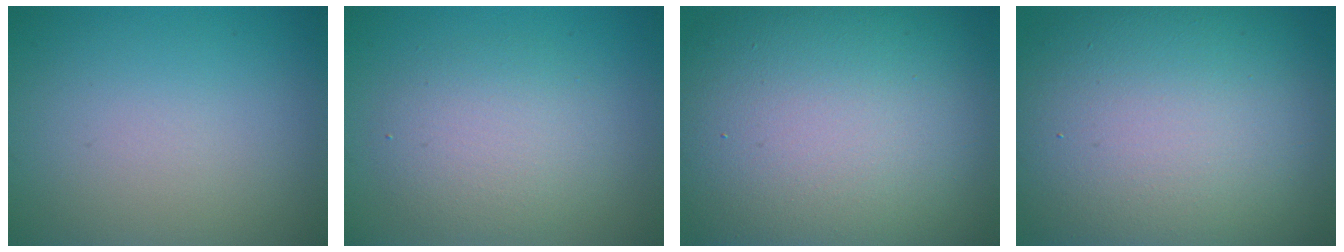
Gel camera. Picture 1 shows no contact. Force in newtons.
{"total": 3.9, "press": 3.9, "slide": 0.2}
{"total": 18.7, "press": 18.7, "slide": 1.0}
{"total": 17.1, "press": 17.1, "slide": 1.1}